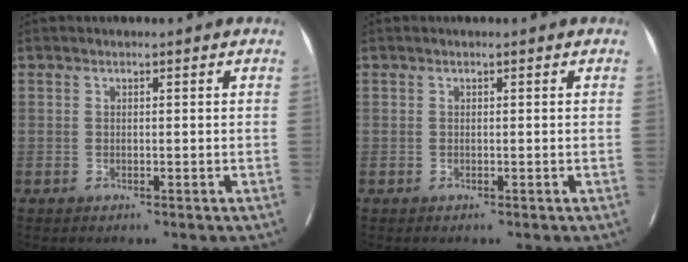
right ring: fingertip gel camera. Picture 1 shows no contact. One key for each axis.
{"total": 0.0}